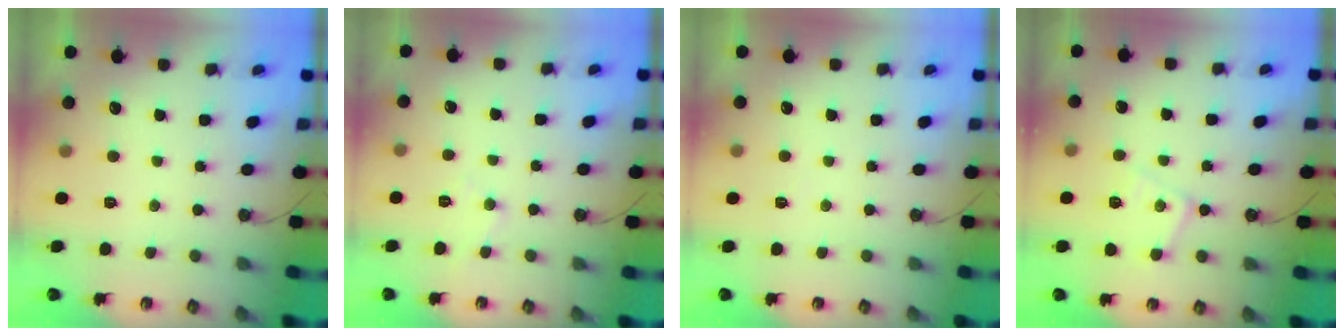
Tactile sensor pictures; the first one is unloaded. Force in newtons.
{"total": 6.1, "press": 6.0, "slide": 1.0}
{"total": 2.7, "press": 2.7, "slide": 0.5}
{"total": 10.0, "press": 10.0, "slide": 0.7}